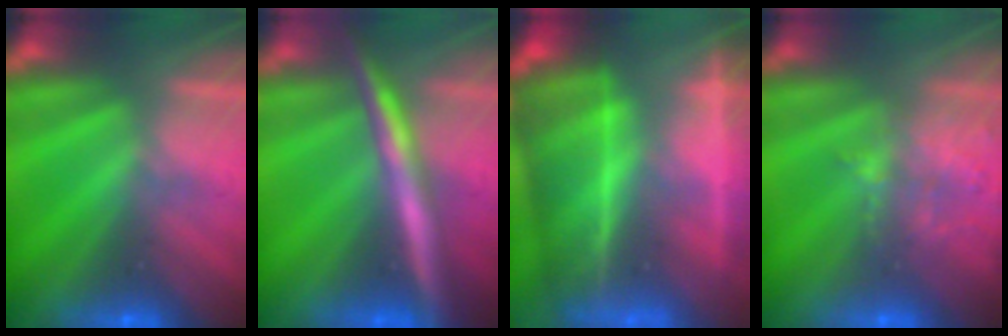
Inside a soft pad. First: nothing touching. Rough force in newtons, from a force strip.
{"total": 6.0}
{"total": 6.7}
{"total": 2.0}